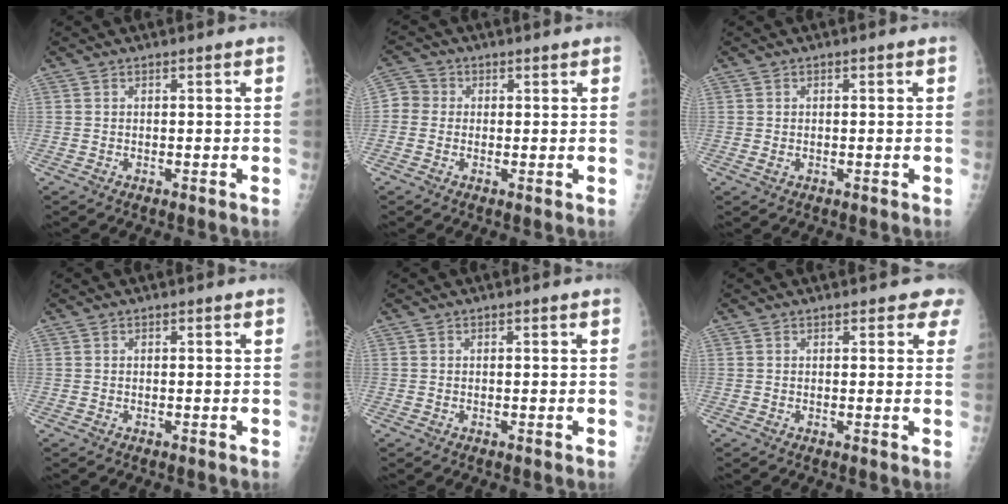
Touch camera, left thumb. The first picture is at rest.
{"total": 4.5, "force": [0.2, 4.3, 1.5], "torque": [-0.015, 0.007, -0.007]}
{"total": 0.8, "force": [-0.1, 0.6, 0.6], "torque": [-0.016, 0.006, -0.002]}
{"total": 0.0}
{"total": 0.0}
{"total": 2.8, "force": [2.2, 1.5, 1.1], "torque": [0.018, -0.006, 0.012]}